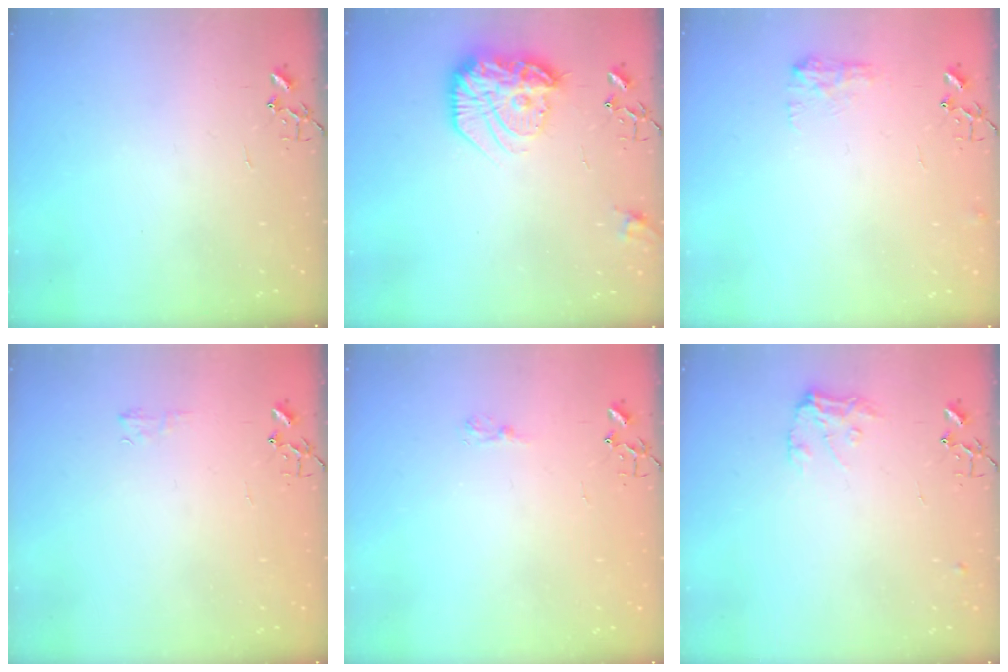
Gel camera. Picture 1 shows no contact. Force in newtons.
{"total": 18.8, "press": 18.7, "slide": 1.2}
{"total": 7.9, "press": 7.9, "slide": 0.1}
{"total": 4.5, "press": 4.4, "slide": 0.7}
{"total": 6.6, "press": 6.5, "slide": 0.8}
{"total": 9.1, "press": 9.1, "slide": 0.4}